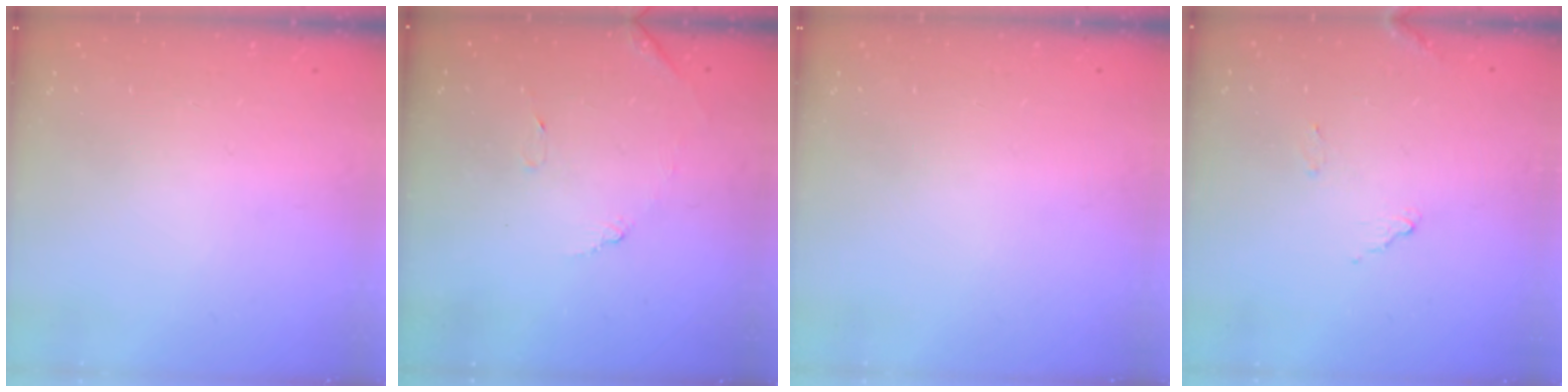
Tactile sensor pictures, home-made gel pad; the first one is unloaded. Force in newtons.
{"total": 7.4, "press": 7.4, "slide": 0.4}
{"total": 0.0}
{"total": 8.9, "press": 8.9, "slide": 0.5}